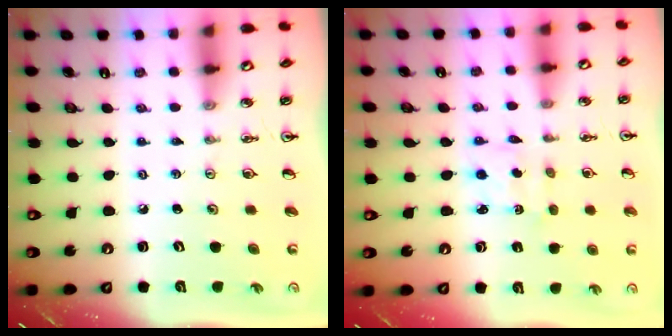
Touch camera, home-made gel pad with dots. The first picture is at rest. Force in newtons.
{"total": 2.3, "press": 2.1, "slide": 0.8}